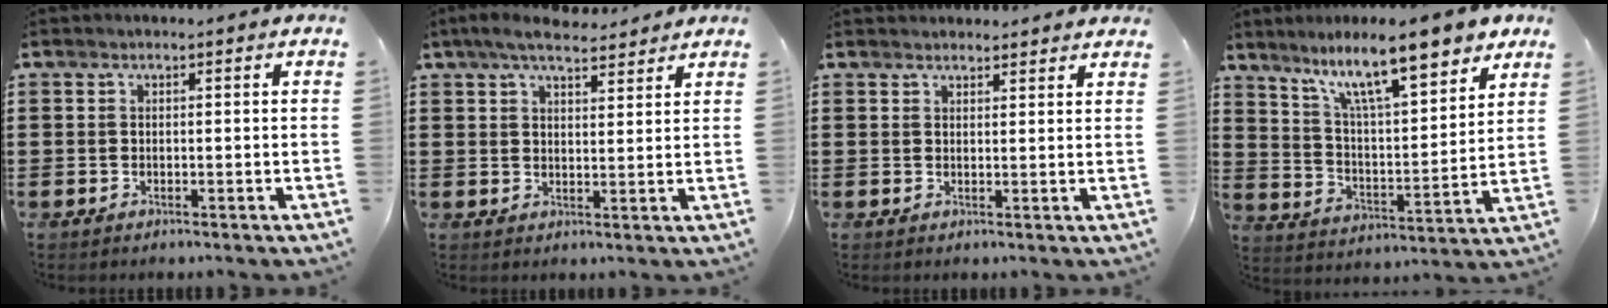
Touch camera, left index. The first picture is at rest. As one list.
[{"total": 5.4, "force": [4.6, 1.2, 2.5], "torque": [-0.061, -0.003, 0.085]}, {"total": 2.1, "force": [2.0, 0.5, -0.2], "torque": [-0.001, 0.000, 0.040]}, {"total": 13.2, "force": [9.8, 2.5, 8.4], "torque": [-0.165, -0.045, 0.164]}]